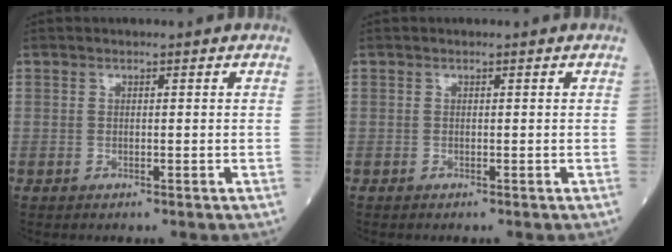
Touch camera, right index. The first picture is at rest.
{"total": 0.0}